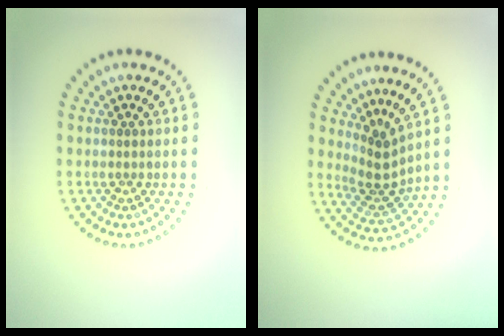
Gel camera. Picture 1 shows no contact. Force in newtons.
{"total": 2.8, "press": 2.0, "slide": 2.0}